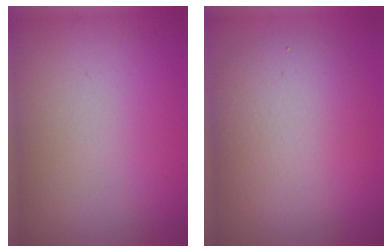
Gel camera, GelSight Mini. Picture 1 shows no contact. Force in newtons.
{"total": 5.9, "press": 5.8, "slide": 0.5}